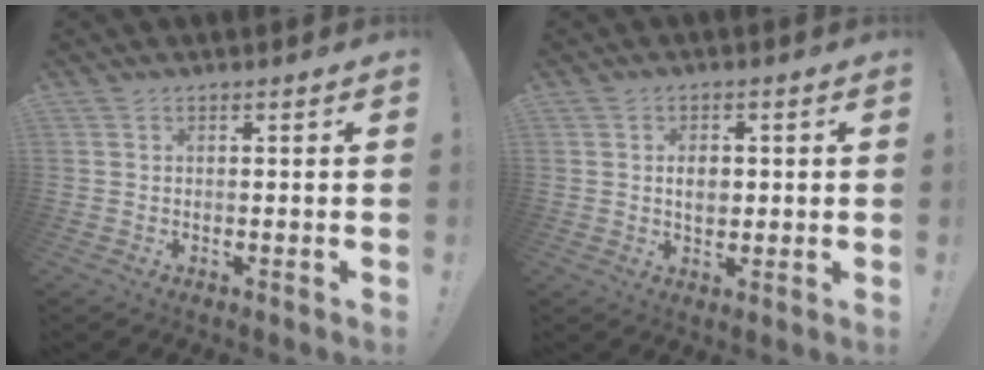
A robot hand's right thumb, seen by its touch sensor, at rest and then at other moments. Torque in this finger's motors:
{"motor_torque": [0.04, -0.05, 0.01, 0.32, 0.02]}